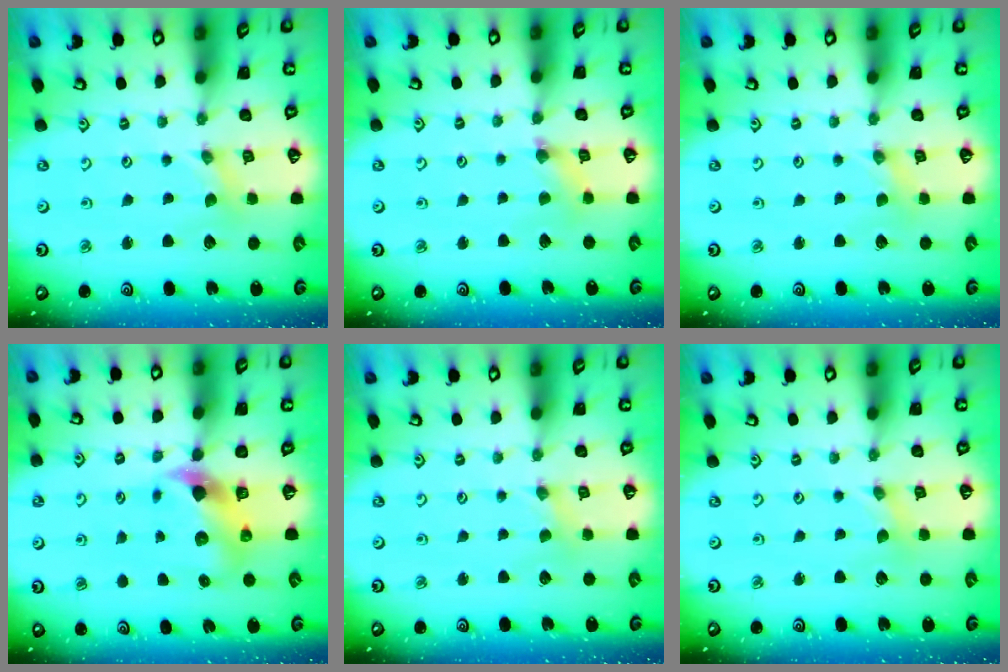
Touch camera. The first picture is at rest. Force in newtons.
{"total": 2.0, "press": 2.0, "slide": 0.4}
{"total": 0.0}
{"total": 7.8, "press": 7.6, "slide": 1.4}
{"total": 1.5, "press": 1.5, "slide": 0.2}
{"total": 0.0}